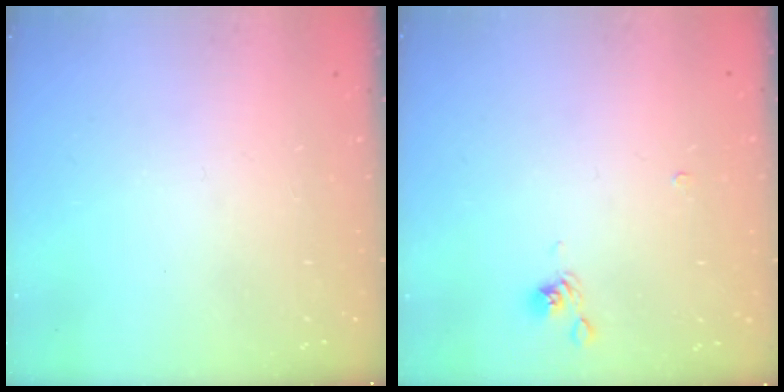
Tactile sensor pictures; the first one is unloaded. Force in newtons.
{"total": 2.9, "press": 2.8, "slide": 0.5}